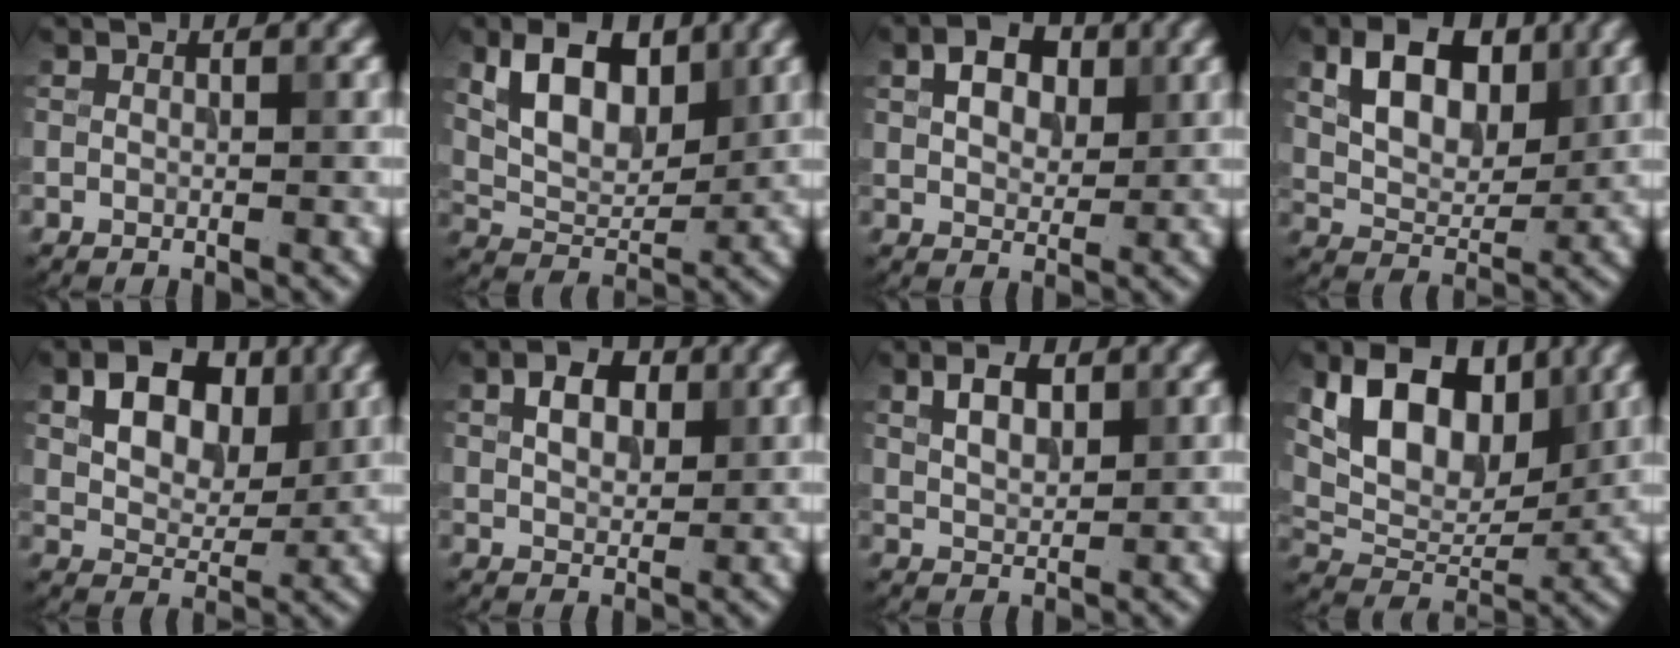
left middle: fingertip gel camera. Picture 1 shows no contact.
{"total": 6.7, "force": [2.7, 4.0, 4.7], "torque": [-0.088, -0.004, 0.047]}
{"total": 3.8, "force": [1.4, 2.5, 2.5], "torque": [-0.045, 0.005, 0.019]}
{"total": 6.6, "force": [2.5, 4.1, 4.6], "torque": [-0.079, -0.003, 0.040]}
{"total": 6.3, "force": [2.3, 4.2, 4.1], "torque": [-0.064, 0.000, 0.032]}
{"total": 3.2, "force": [1.2, 2.1, 2.2], "torque": [-0.042, 0.005, 0.020]}
{"total": 2.8, "force": [1.4, 1.5, 1.9], "torque": [-0.039, 0.003, 0.029]}
{"total": 8.9, "force": [3.7, 5.5, 6.0], "torque": [-0.105, -0.008, 0.061]}